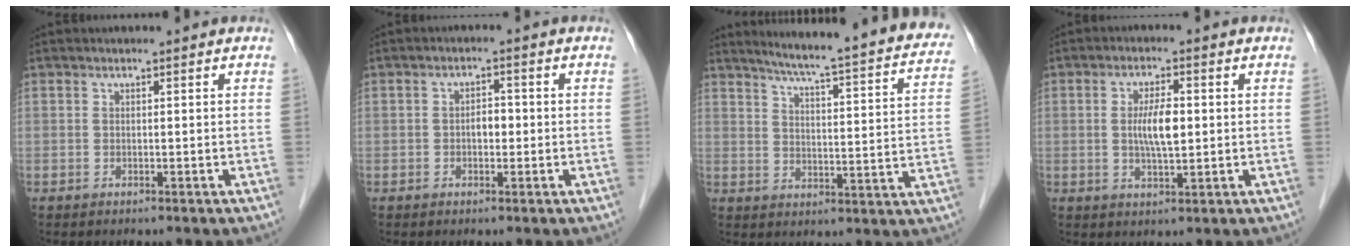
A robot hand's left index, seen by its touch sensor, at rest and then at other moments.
{"total": 2.3, "force": [-0.4, 1.4, 1.9], "torque": [-0.027, 0.008, -0.006]}
{"total": 24.5, "force": [21.7, 1.8, 11.2], "torque": [-0.156, -0.047, 0.260]}
{"total": 5.2, "force": [0.2, 1.4, 5.0], "torque": [-0.098, 0.003, 0.004]}